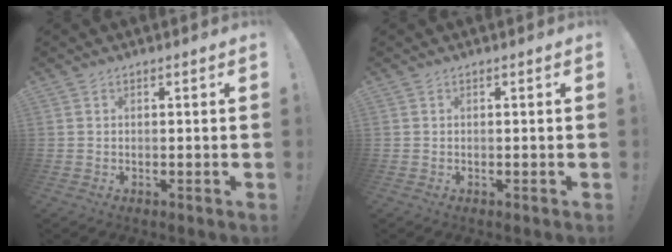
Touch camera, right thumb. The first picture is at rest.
{"total": 0.0}